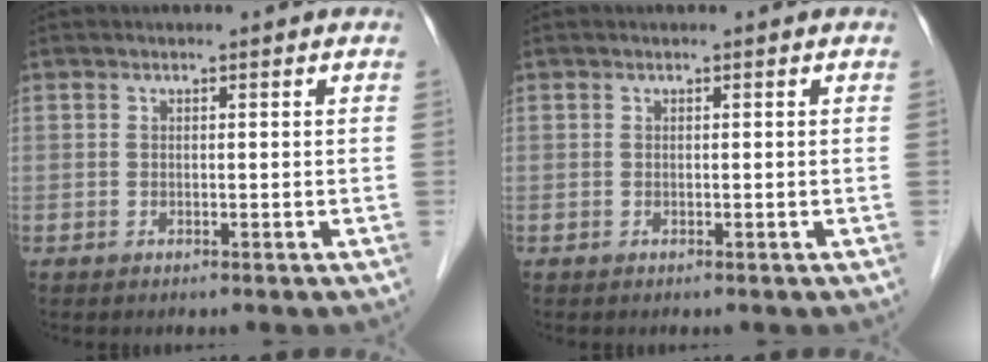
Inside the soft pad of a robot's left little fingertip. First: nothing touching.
{"total": 0.0}